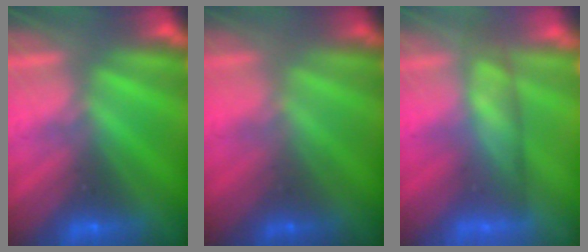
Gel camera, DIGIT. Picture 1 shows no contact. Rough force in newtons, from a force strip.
{"total": 1.6}
{"total": 3.8}